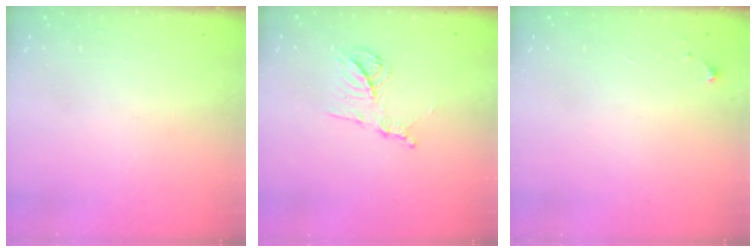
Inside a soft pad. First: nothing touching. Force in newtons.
{"total": 11.0, "press": 10.9, "slide": 1.1}
{"total": 4.3, "press": 4.3, "slide": 0.7}